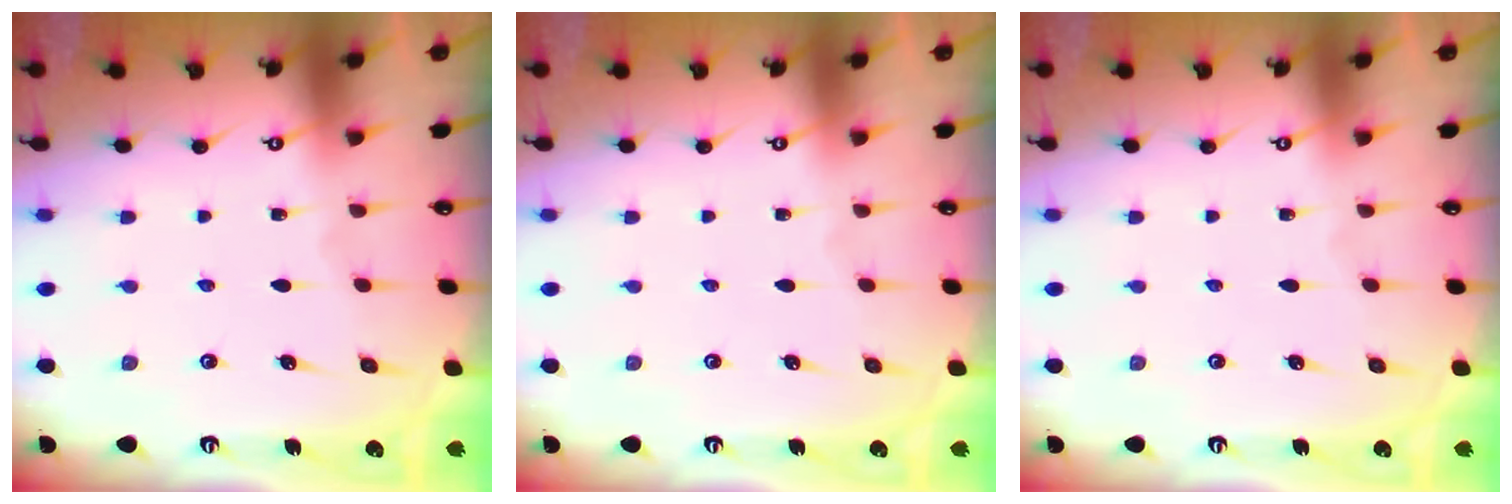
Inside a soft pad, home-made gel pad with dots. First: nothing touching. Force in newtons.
{"total": 0.0}
{"total": 0.0}